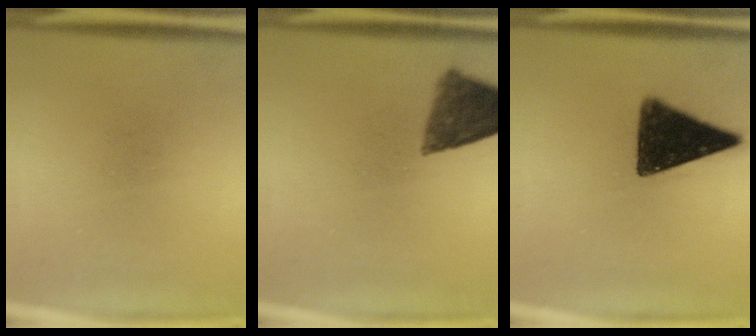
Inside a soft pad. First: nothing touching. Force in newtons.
{"total": 9.2}
{"total": 14.7}